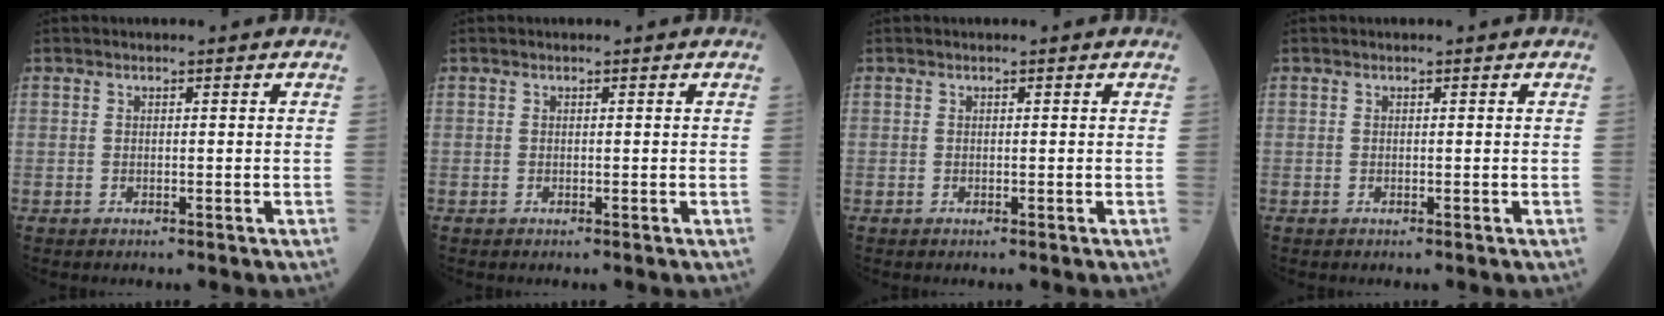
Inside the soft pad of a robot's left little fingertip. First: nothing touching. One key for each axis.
{"total": 0.0}
{"total": 0.0}
{"total": 0.0}